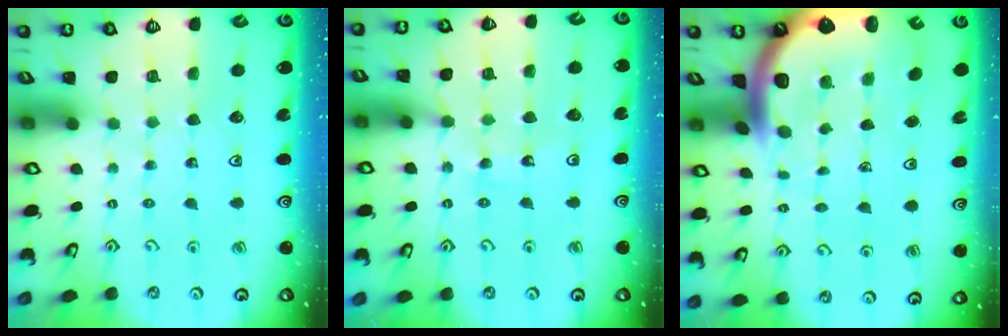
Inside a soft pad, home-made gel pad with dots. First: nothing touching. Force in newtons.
{"total": 13.0, "press": 12.4, "slide": 3.9}
{"total": 8.3, "press": 8.2, "slide": 1.1}